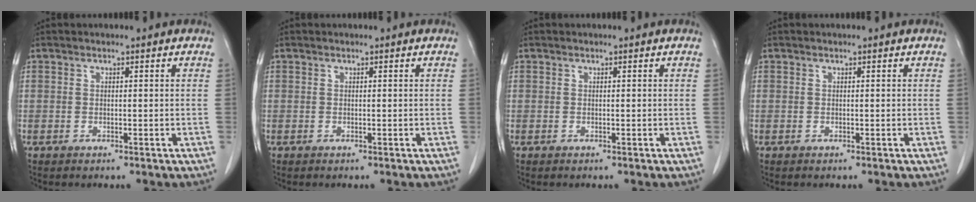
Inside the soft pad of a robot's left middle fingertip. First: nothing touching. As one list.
[{"total": 0.0}, {"total": 0.0}, {"total": 0.0}]